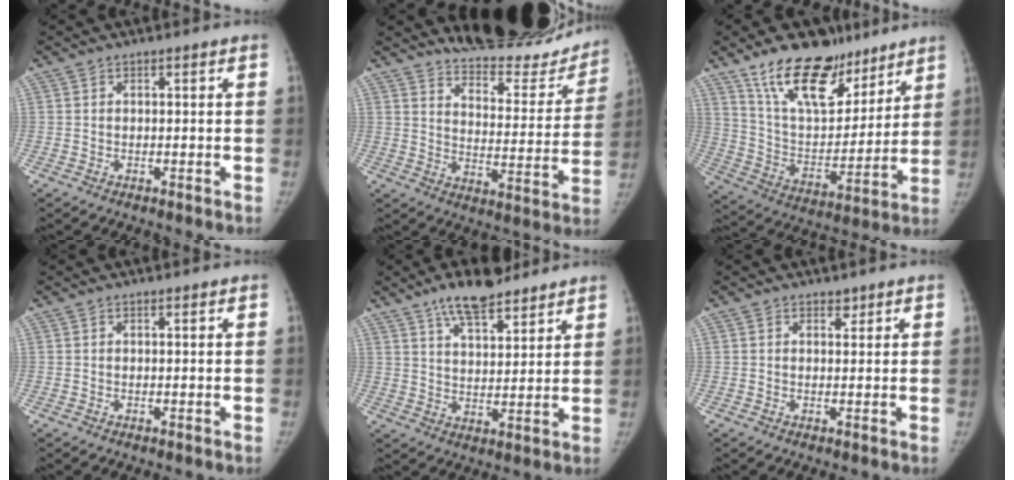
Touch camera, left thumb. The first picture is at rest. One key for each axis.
{"total": 21.7, "fx": 19.9, "fy": 6.2, "fz": 6.0, "tx": -0.044, "ty": -0.141, "tz": 0.260}
{"total": 20.8, "fx": 13.9, "fy": 10.4, "fz": 11.4, "tx": -0.141, "ty": -0.068, "tz": 0.246}
{"total": 0.0}
{"total": 11.0, "fx": 8.0, "fy": 4.2, "fz": 6.3, "tx": -0.081, "ty": -0.039, "tz": 0.133}
{"total": 1.1, "fx": 0.9, "fy": 0.7, "fz": 0.2, "tx": 0.006, "ty": -0.007, "tz": 0.012}